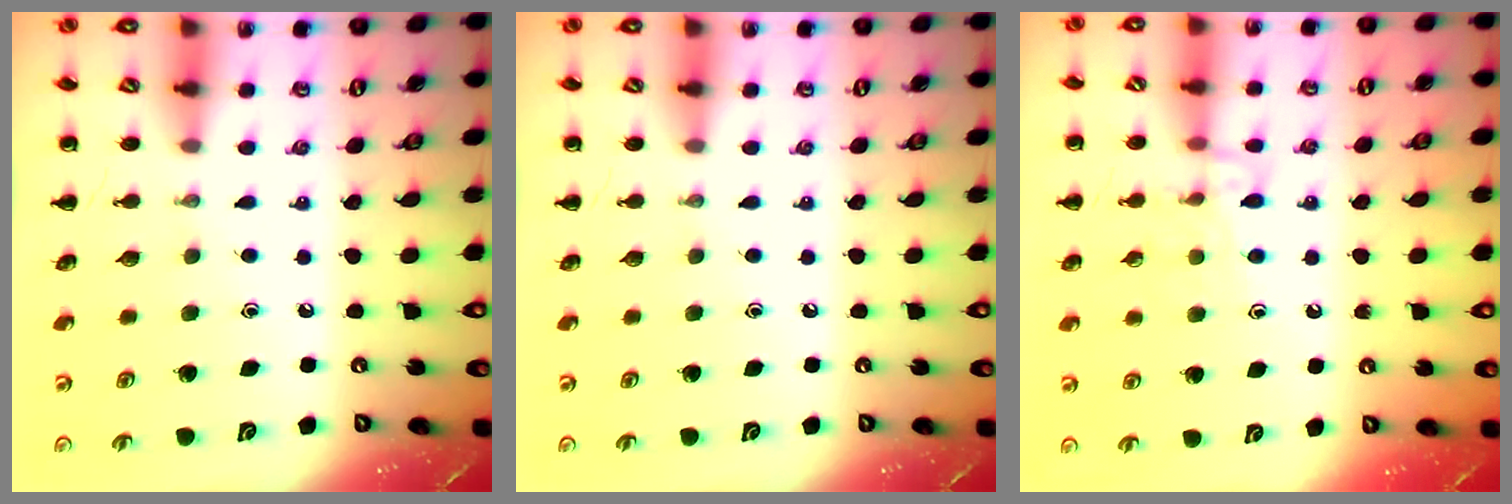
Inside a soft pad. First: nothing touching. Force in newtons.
{"total": 0.0}
{"total": 9.2, "press": 9.1, "slide": 0.8}